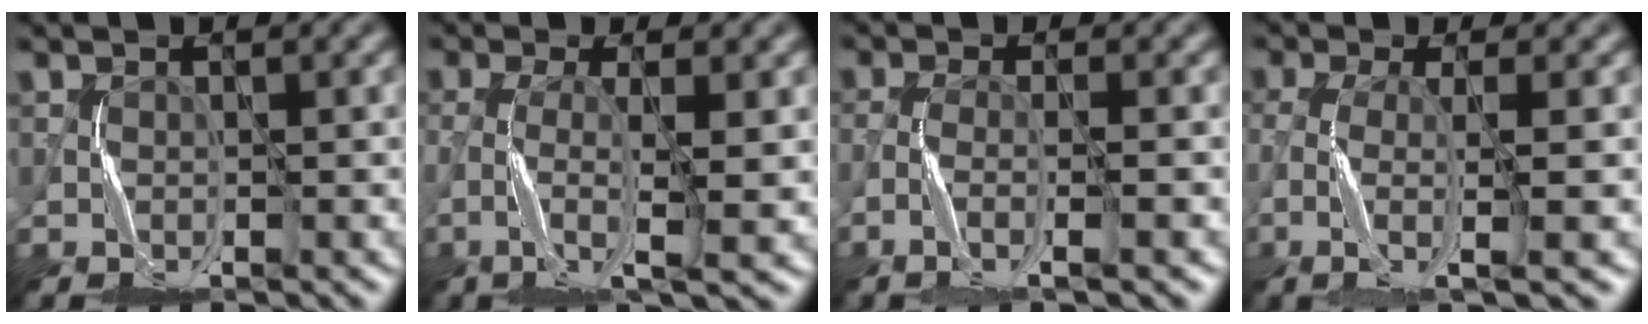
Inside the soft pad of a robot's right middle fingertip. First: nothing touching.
{"total": 4.0, "force": [-1.1, 0.6, 3.8], "torque": [-0.075, -0.006, -0.025]}
{"total": 2.9, "force": [-1.9, 0.3, 2.1], "torque": [-0.037, -0.002, -0.049]}
{"total": 4.8, "force": [-2.1, 0.8, 4.2], "torque": [-0.081, -0.010, -0.048]}